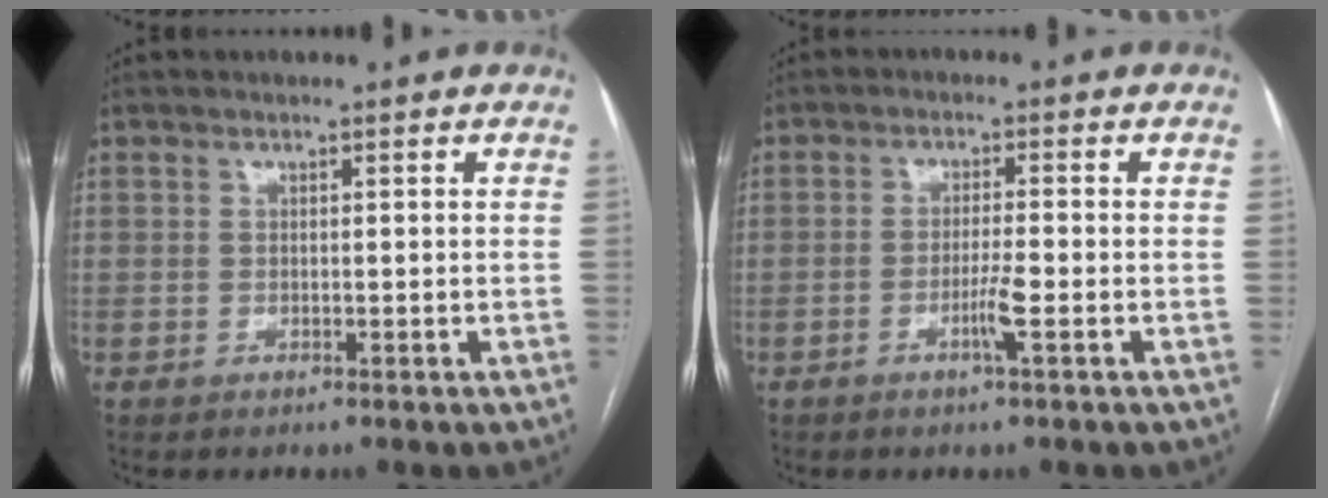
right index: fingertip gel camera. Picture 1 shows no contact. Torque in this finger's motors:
{"motor_torque": [0.02, 0.13, 0.17, 0.01]}